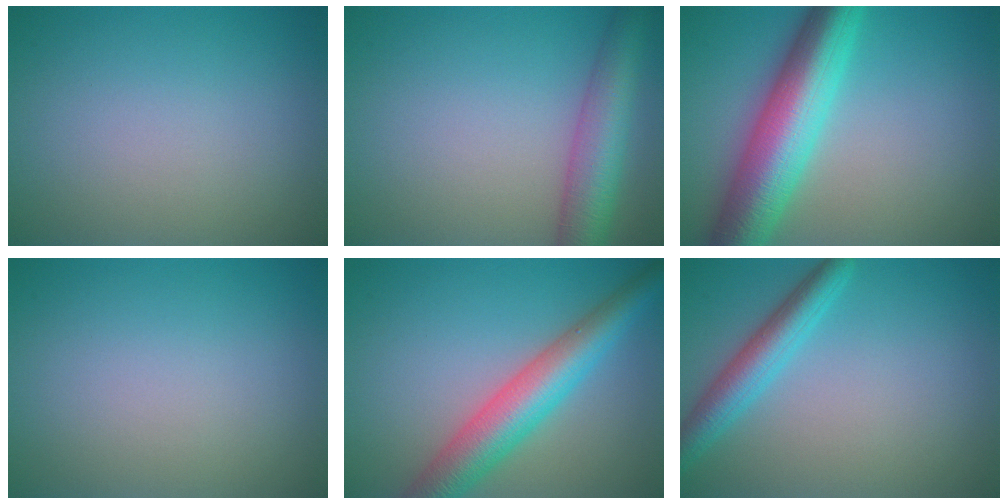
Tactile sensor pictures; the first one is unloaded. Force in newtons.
{"total": 6.0, "press": 6.0, "slide": 0.2}
{"total": 9.6, "press": 9.6, "slide": 0.1}
{"total": 0.0}
{"total": 6.8, "press": 6.8, "slide": 0.1}
{"total": 3.8, "press": 3.8, "slide": 0.1}